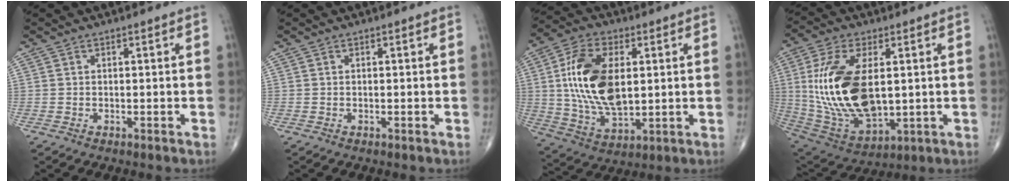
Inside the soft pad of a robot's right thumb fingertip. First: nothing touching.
{"total": 0.0}
{"total": 17.6, "force": [2.4, 9.4, 14.7], "torque": [-0.277, -0.008, 0.049]}
{"total": 21.5, "force": [1.8, 11.1, 18.3], "torque": [-0.365, -0.019, 0.050]}